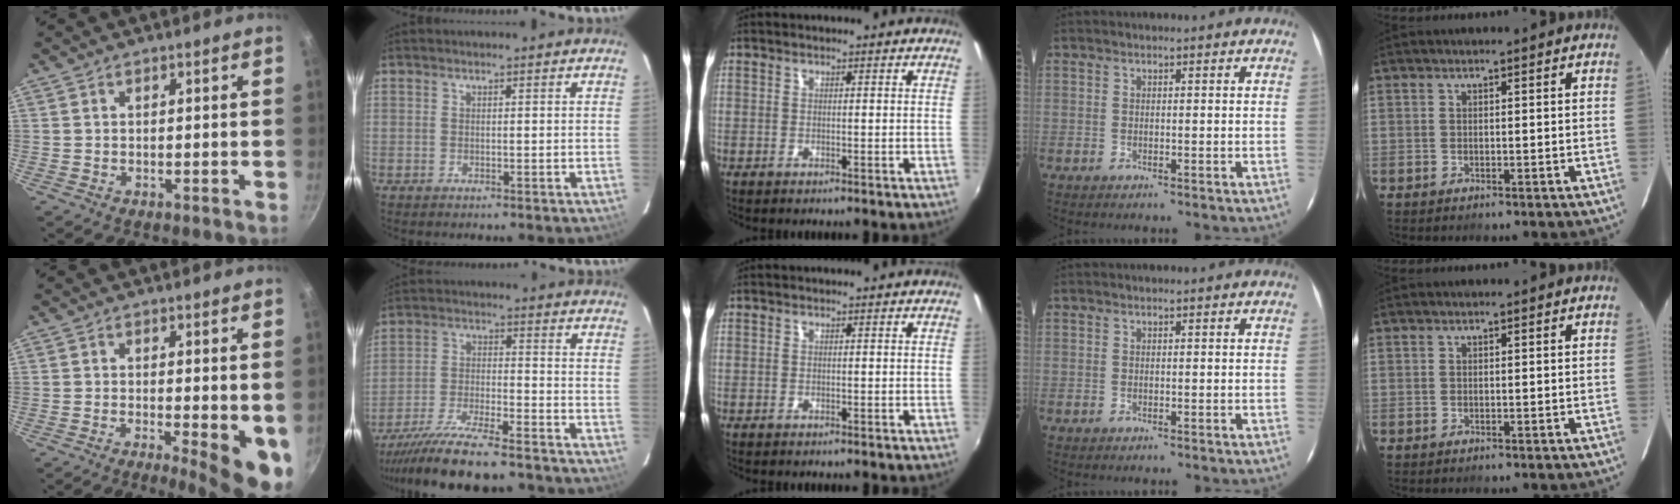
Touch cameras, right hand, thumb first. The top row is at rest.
{"thumb": {"total": 9.1, "force": [-1.7, 2.4, 8.6], "torque": [-0.099, -0.012, -0.016]}, "index": {"total": 18.5, "force": [-16.5, 2.6, 7.9], "torque": [-0.163, -0.038, -0.263]}}